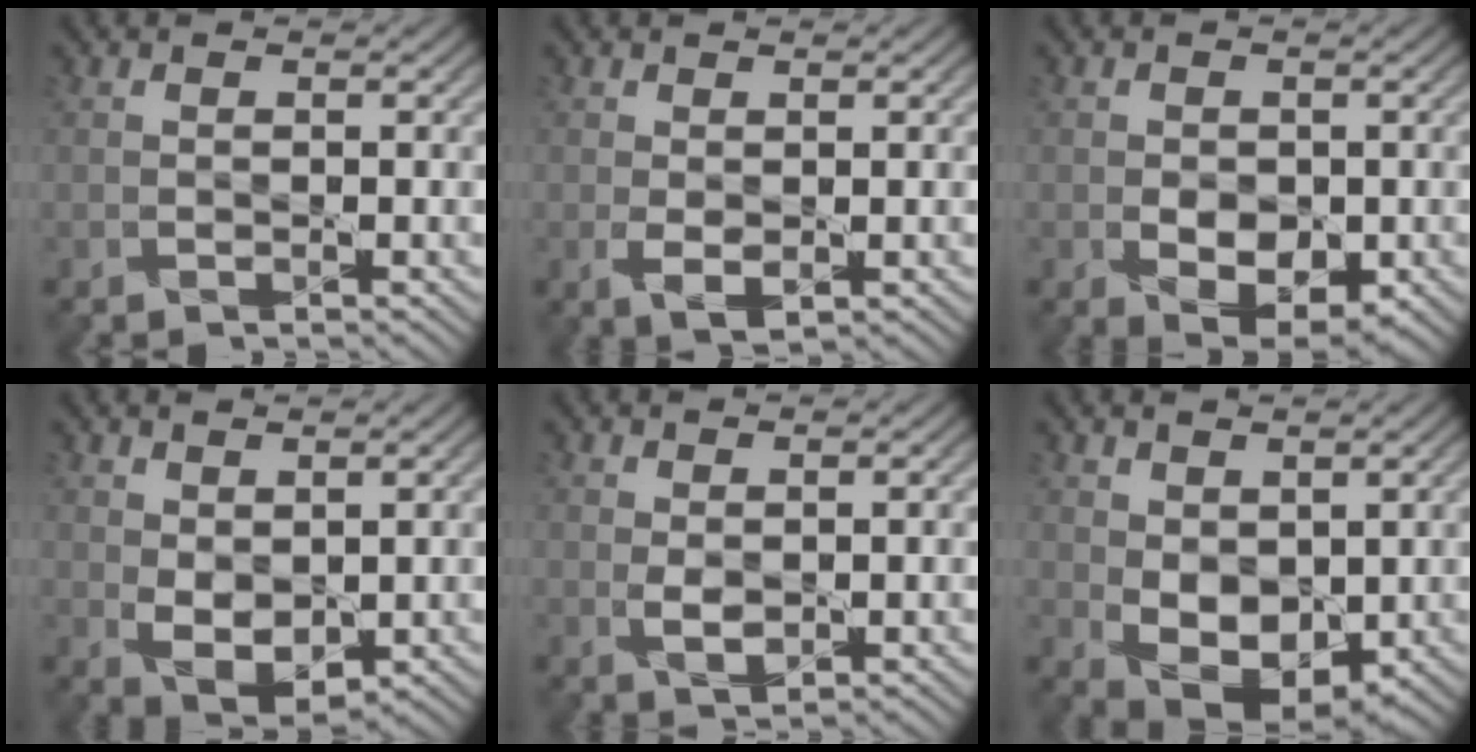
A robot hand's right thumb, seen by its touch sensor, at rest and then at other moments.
{"total": 2.6, "force": [-0.2, 1.5, 2.1], "torque": [-0.054, -0.010, 0.001]}
{"total": 4.5, "force": [-1.0, 3.0, 3.2], "torque": [-0.056, -0.010, -0.017]}
{"total": 4.2, "force": [0.9, 2.6, 3.1], "torque": [-0.072, -0.008, 0.021]}
{"total": 2.2, "force": [0.3, 1.3, 1.7], "torque": [-0.038, -0.002, 0.008]}
{"total": 6.3, "force": [0.9, 4.2, 4.6], "torque": [-0.096, -0.015, 0.021]}